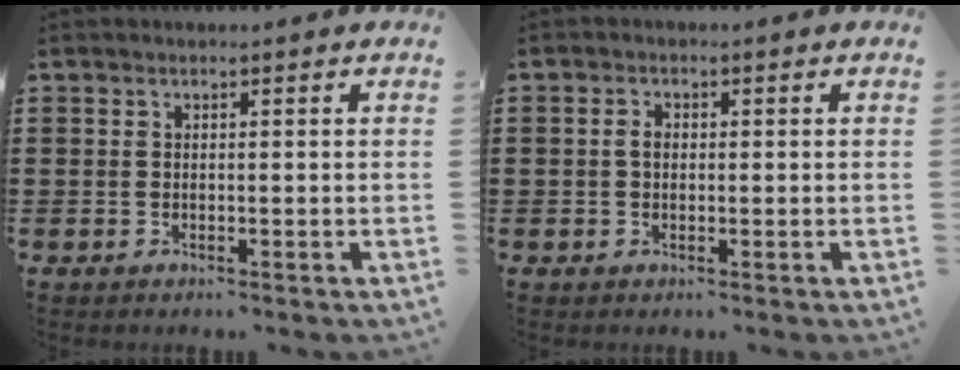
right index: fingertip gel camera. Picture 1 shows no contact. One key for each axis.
{"total": 1.6, "fx": 0.0, "fy": 1.0, "fz": 1.3, "tx": -0.026, "ty": 0.005, "tz": -0.001}